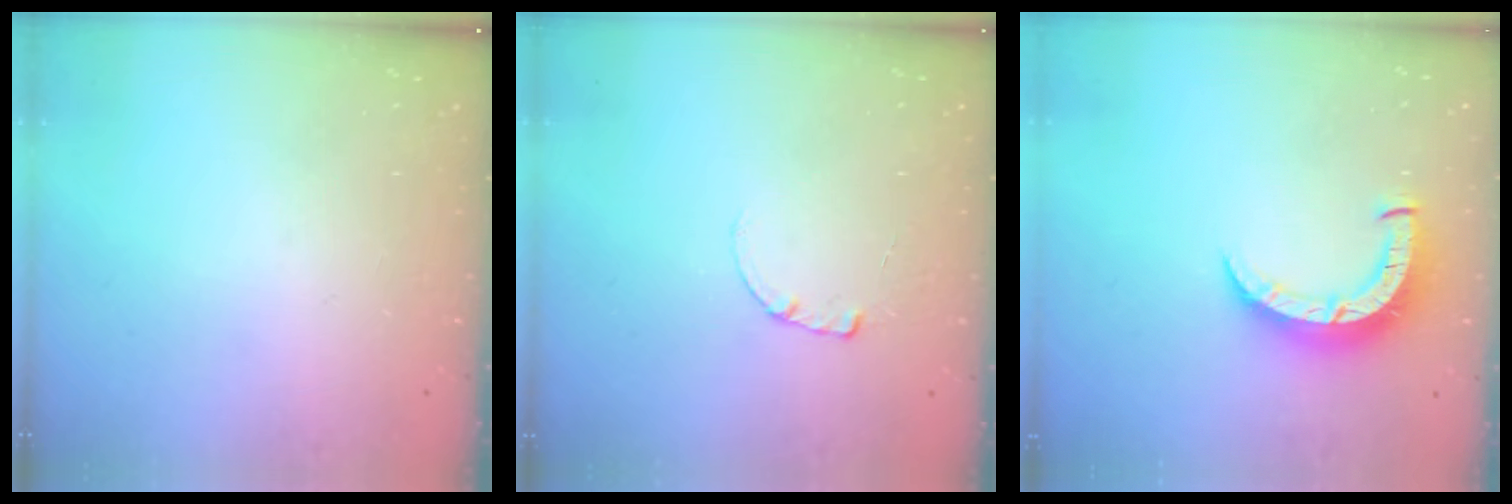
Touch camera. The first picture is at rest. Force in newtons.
{"total": 0.6, "press": 0.6, "slide": 0.1}
{"total": 8.7, "press": 8.7, "slide": 0.9}